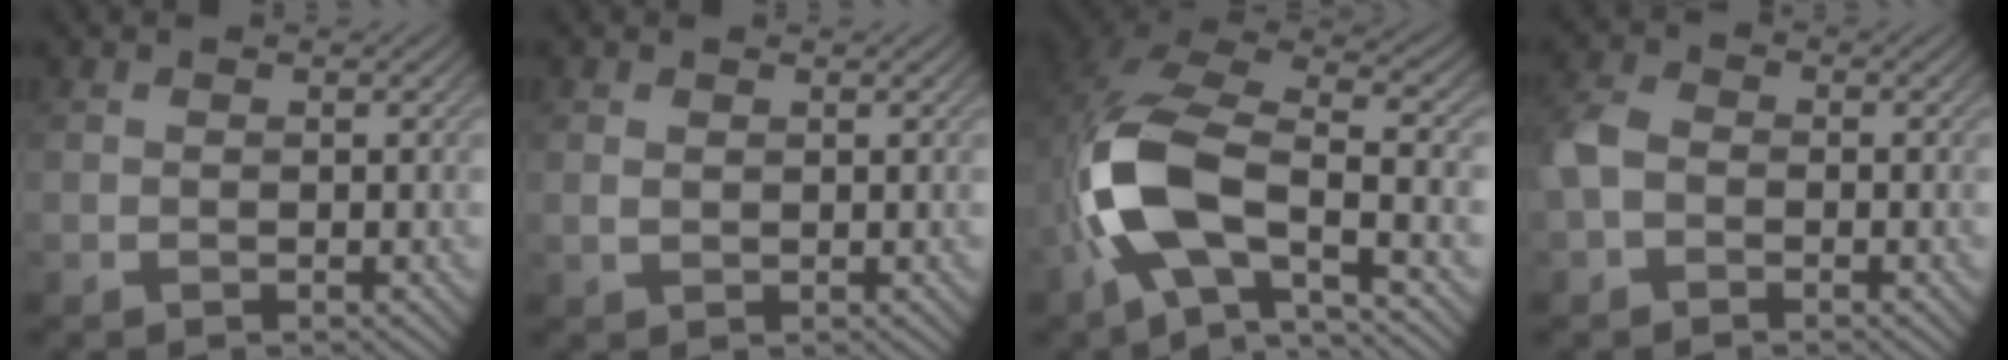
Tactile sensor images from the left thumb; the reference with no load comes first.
{"total": 1.0, "force": [0.4, 0.6, 0.6], "torque": [-0.016, -0.002, 0.012]}
{"total": 14.2, "force": [-4.3, 6.4, 11.9], "torque": [-0.257, -0.014, -0.088]}
{"total": 3.6, "force": [-1.2, 2.6, 2.2], "torque": [-0.056, 0.006, -0.036]}